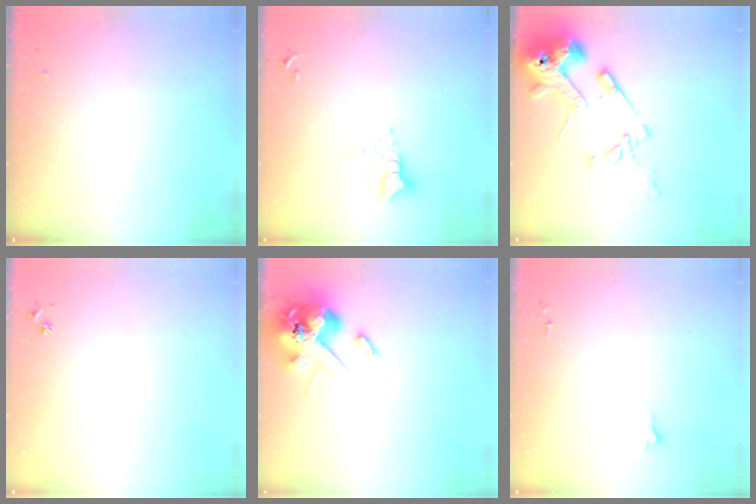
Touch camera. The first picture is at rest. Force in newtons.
{"total": 8.6, "press": 8.6, "slide": 0.8}
{"total": 17.2, "press": 17.1, "slide": 2.1}
{"total": 3.0, "press": 2.9, "slide": 0.4}
{"total": 15.3, "press": 15.1, "slide": 2.5}
{"total": 2.7, "press": 2.7, "slide": 0.0}